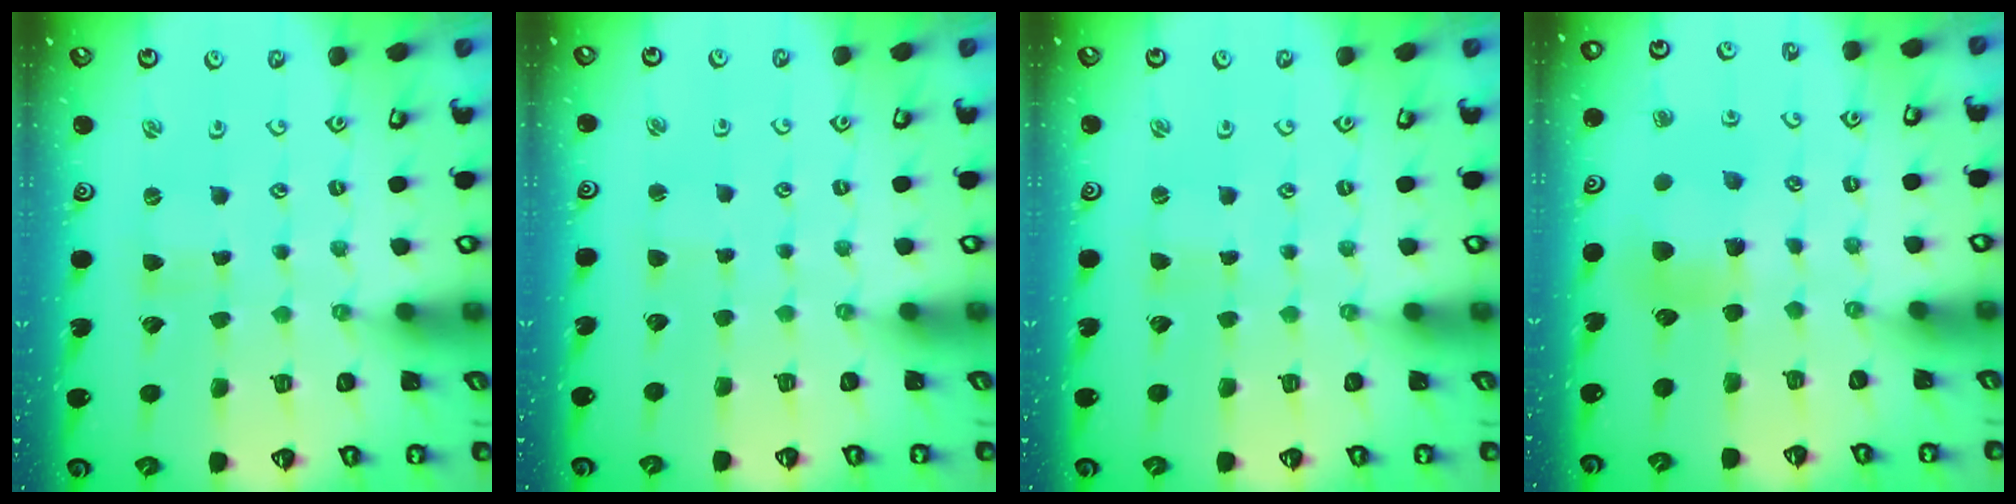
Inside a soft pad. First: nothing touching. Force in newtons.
{"total": 1.5, "press": 1.5, "slide": 0.1}
{"total": 0.0}
{"total": 7.3, "press": 7.2, "slide": 0.8}